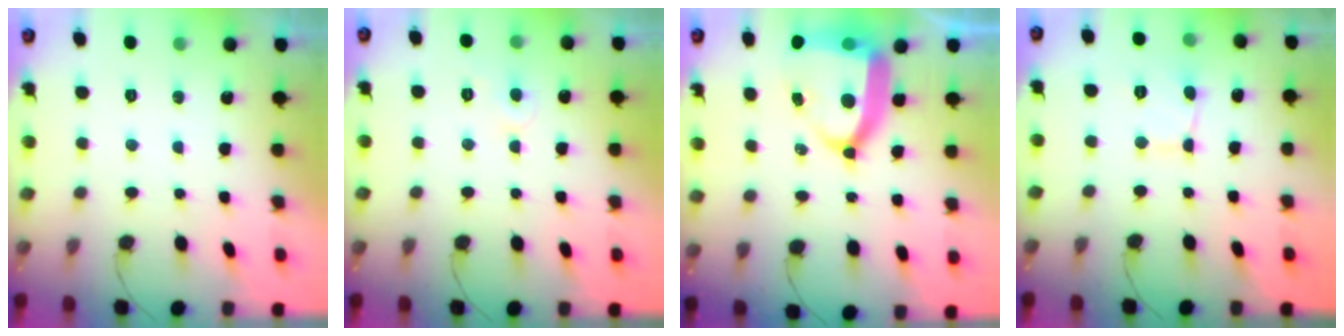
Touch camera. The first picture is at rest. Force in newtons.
{"total": 4.3, "press": 4.3, "slide": 0.5}
{"total": 17.3, "press": 17.2, "slide": 2.0}
{"total": 2.2, "press": 2.2, "slide": 0.1}